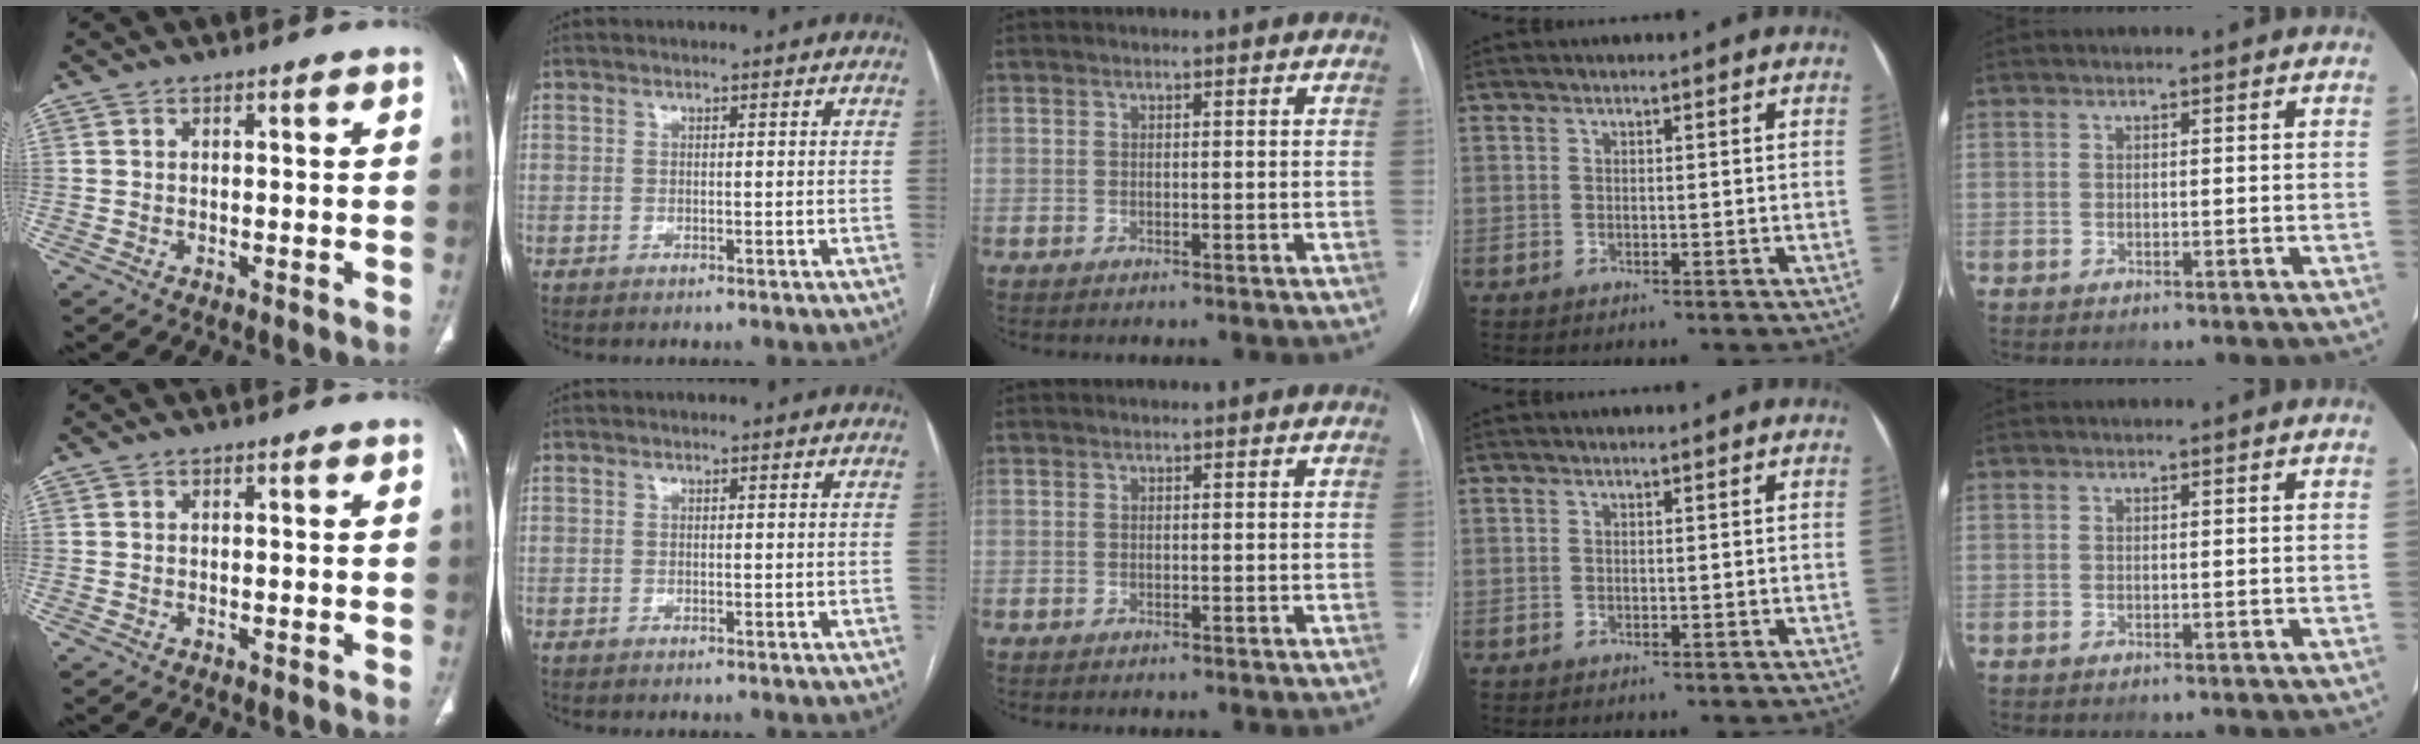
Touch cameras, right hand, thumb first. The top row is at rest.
{}